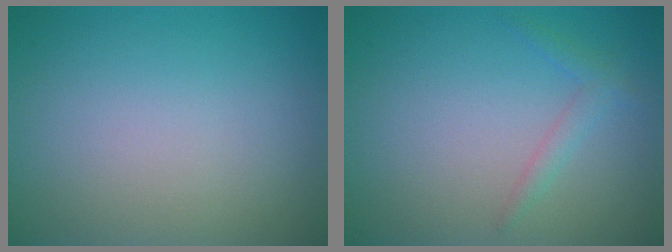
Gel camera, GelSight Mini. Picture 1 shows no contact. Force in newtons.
{"total": 0.7, "press": 0.7, "slide": 0.0}